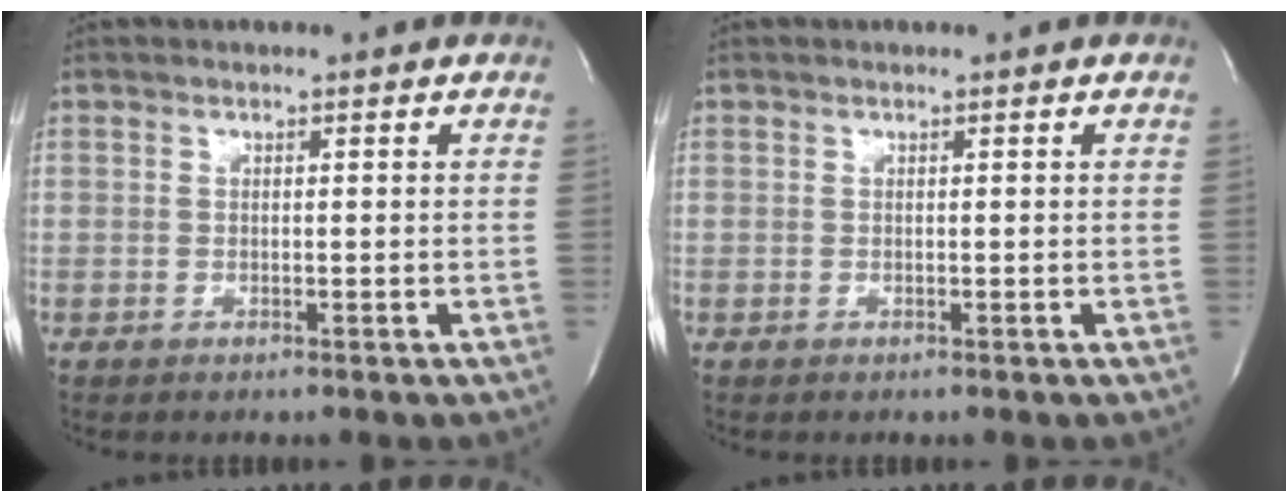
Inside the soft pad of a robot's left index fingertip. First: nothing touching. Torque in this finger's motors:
{"motor_torque": [-0.03, 0.12, 0.00, -0.01]}